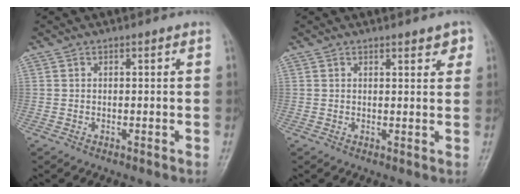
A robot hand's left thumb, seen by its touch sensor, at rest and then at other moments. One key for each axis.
{"total": 2.8, "fx": 1.8, "fy": 1.1, "fz": 1.8, "tx": -0.010, "ty": -0.008, "tz": 0.021}